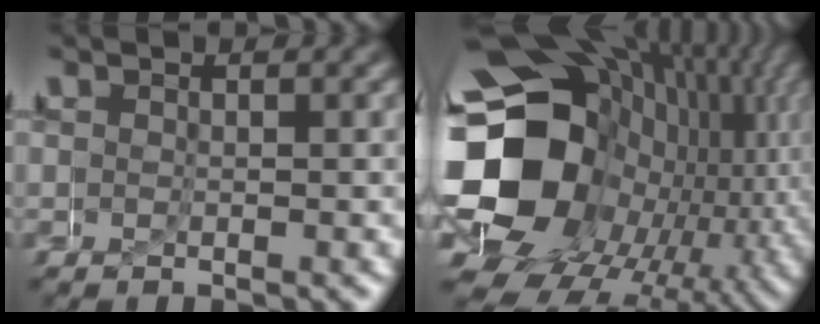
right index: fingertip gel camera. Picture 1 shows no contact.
{"total": 22.1, "force": [-1.7, 15.8, 15.3], "torque": [-0.238, -0.029, -0.034]}